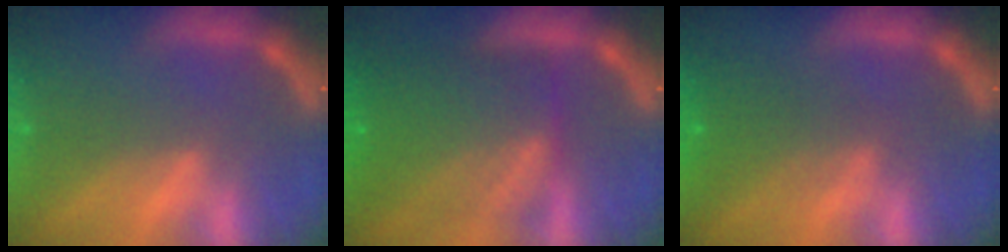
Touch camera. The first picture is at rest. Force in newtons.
{"total": 10.1}
{"total": 3.6}